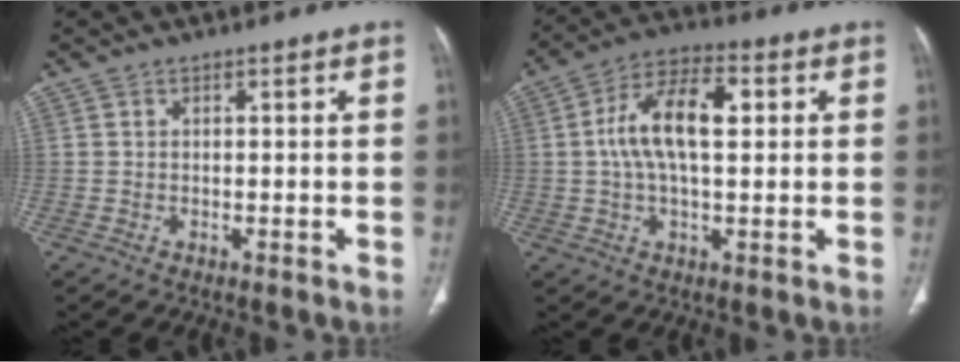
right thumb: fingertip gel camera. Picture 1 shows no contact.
{"total": 12.1, "force": [1.8, 5.8, 10.4], "torque": [-0.193, 0.024, 0.026]}